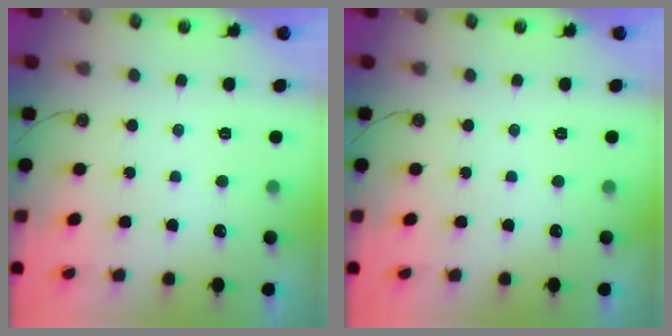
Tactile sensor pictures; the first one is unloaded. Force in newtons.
{"total": 0.0}